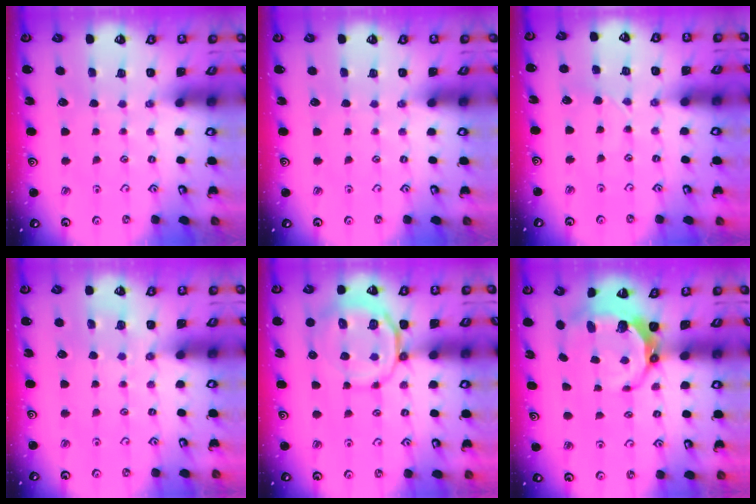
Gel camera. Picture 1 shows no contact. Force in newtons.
{"total": 0.0}
{"total": 2.0, "press": 2.0, "slide": 0.2}
{"total": 4.3, "press": 4.2, "slide": 0.9}
{"total": 10.2, "press": 10.0, "slide": 1.8}
{"total": 7.6, "press": 6.2, "slide": 4.3}